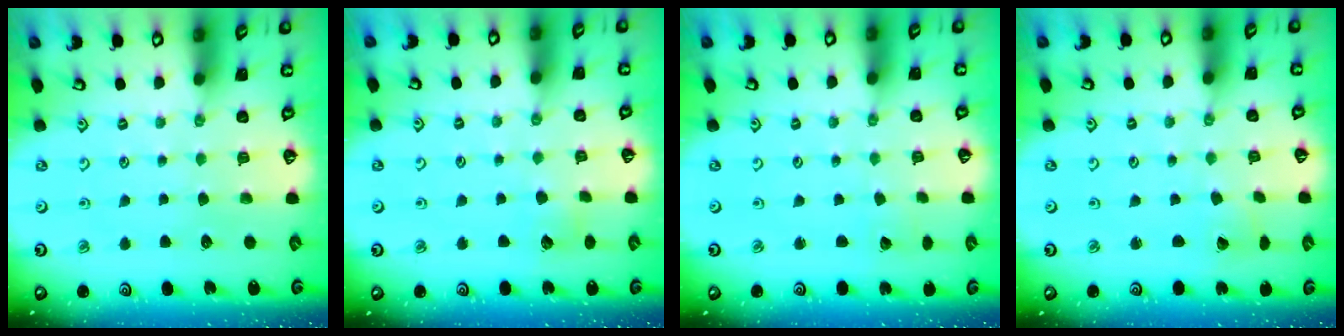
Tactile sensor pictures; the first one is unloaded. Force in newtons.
{"total": 4.2, "press": 4.2, "slide": 0.6}
{"total": 1.2, "press": 1.2, "slide": 0.1}
{"total": 1.9, "press": 1.9, "slide": 0.0}